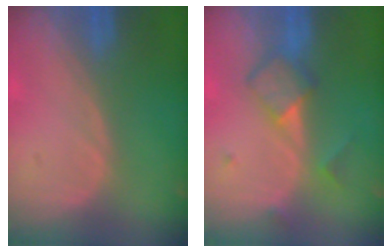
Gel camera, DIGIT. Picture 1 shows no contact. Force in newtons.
{"total": 5.1, "press": 5.1, "slide": 0.4}